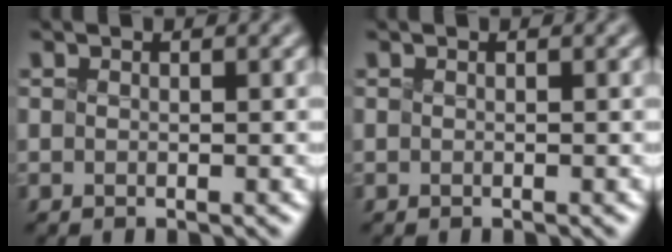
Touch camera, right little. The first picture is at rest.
{"total": 0.0}